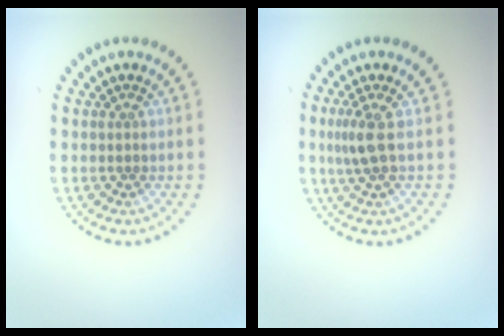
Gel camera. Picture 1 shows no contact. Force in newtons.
{"total": 2.0, "press": 1.6, "slide": 1.2}